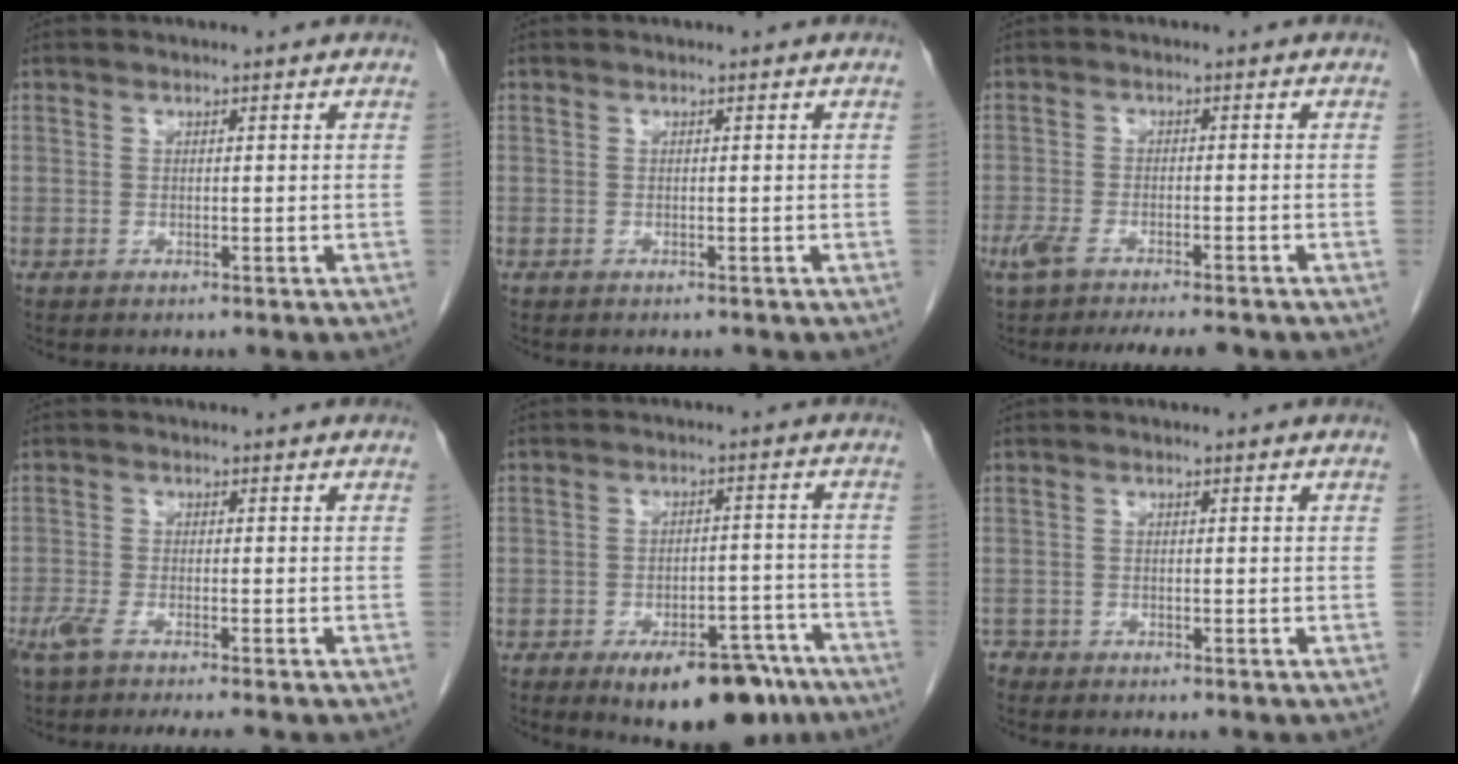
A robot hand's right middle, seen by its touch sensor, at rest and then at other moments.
{"total": 0.0}
{"total": 11.1, "force": [-9.0, 2.4, 6.0], "torque": [-0.096, -0.003, -0.132]}
{"total": 6.5, "force": [-5.0, 0.6, 4.1], "torque": [-0.066, -0.012, -0.084]}
{"total": 13.0, "force": [-9.1, 5.0, 7.8], "torque": [-0.078, 0.013, -0.129]}
{"total": 1.2, "force": [-1.1, 0.5, -0.1], "torque": [0.000, 0.000, -0.021]}